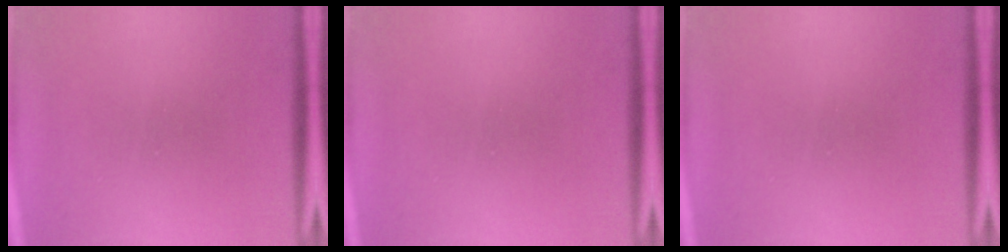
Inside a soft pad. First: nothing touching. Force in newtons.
{"total": 0.0}
{"total": 0.0}